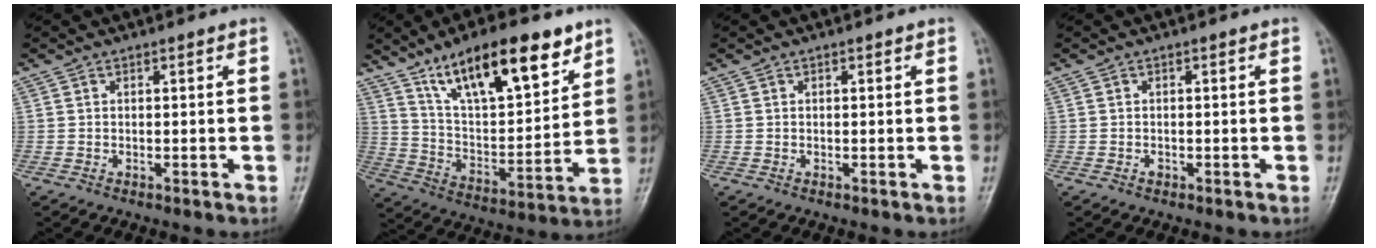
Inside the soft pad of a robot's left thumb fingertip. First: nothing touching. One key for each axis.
{"total": 19.9, "fx": 12.5, "fy": 7.1, "fz": 13.7, "tx": -0.185, "ty": -0.051, "tz": 0.224}
{"total": 0.0}
{"total": 0.6, "fx": -0.4, "fy": 0.4, "fz": 0.1, "tx": 0.001, "ty": 0.001, "tz": -0.007}